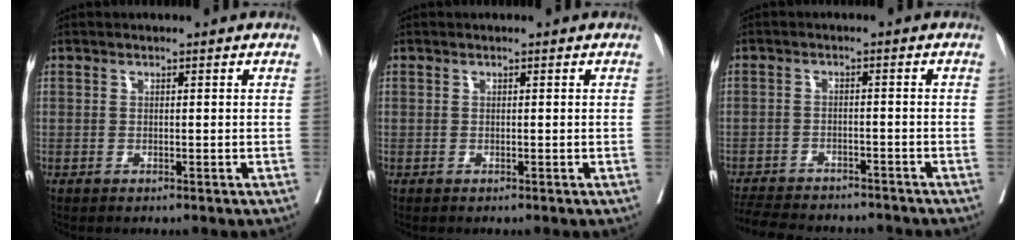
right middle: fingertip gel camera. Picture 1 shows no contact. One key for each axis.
{"total": 0.0}
{"total": 13.9, "fx": -12.7, "fy": 2.2, "fz": 5.2, "tx": -0.113, "ty": -0.017, "tz": -0.186}